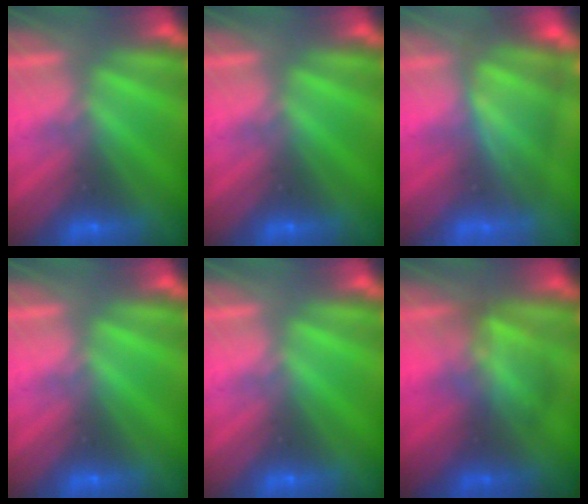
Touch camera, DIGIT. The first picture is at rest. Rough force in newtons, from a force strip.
{"total": 0.0}
{"total": 4.8}
{"total": 0.0}
{"total": 0.0}
{"total": 2.8}